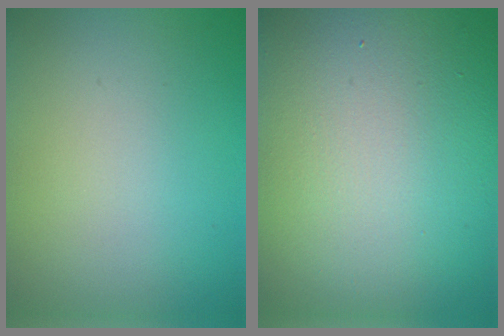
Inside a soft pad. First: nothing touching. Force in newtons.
{"total": 18.8, "press": 18.7, "slide": 1.6}